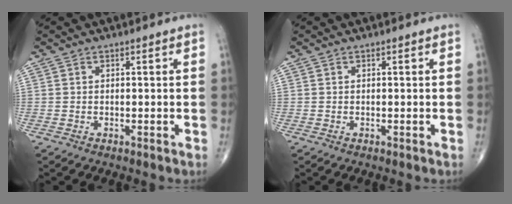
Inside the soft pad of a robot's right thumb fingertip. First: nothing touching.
{"total": 0.0}